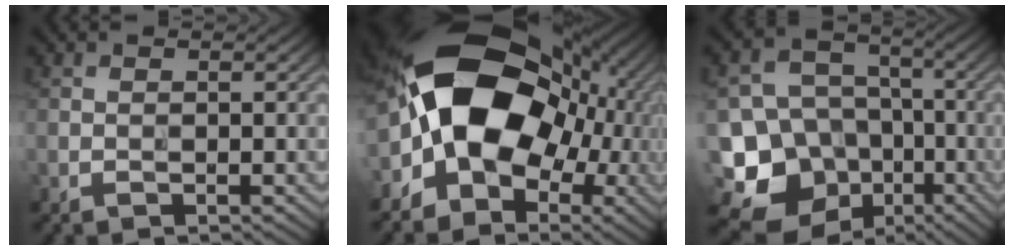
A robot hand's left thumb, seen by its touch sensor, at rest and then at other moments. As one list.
[{"total": 17.8, "force": [-0.7, 13.2, 11.8], "torque": [-0.204, -0.008, -0.009]}, {"total": 18.9, "force": [-9.5, 15.3, 5.8], "torque": [-0.181, -0.050, -0.146]}]